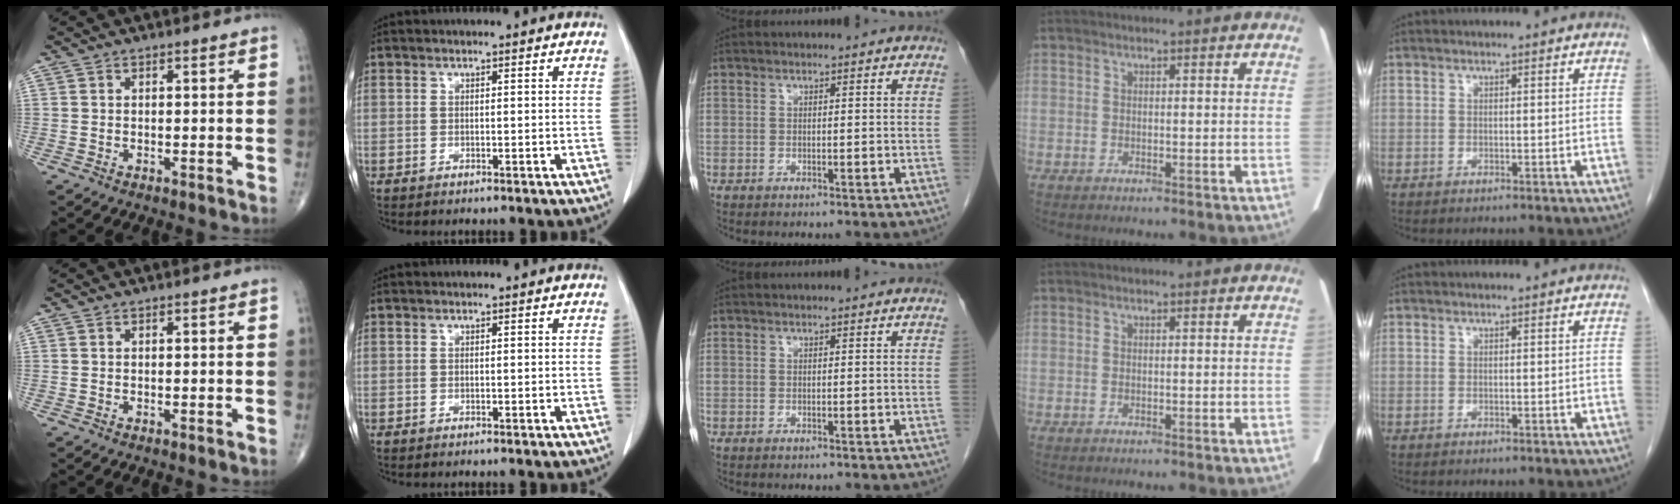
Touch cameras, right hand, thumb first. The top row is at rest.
{}